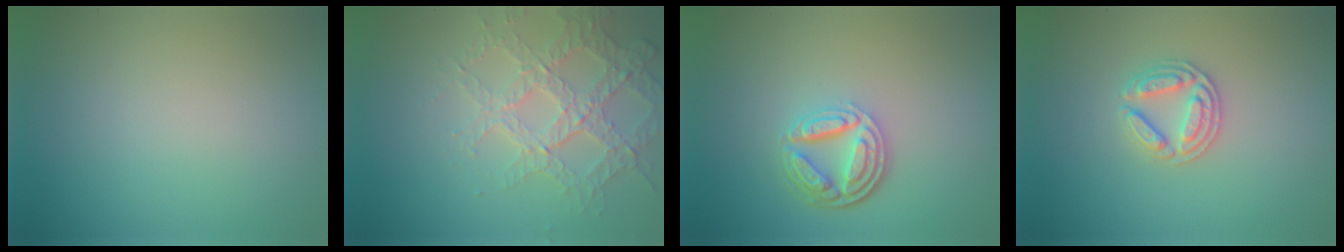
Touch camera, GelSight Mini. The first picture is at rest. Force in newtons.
{"total": 3.8, "press": 3.7, "slide": 0.9}
{"total": 4.7, "press": 3.6, "slide": 3.1}
{"total": 2.8, "press": 2.7, "slide": 0.7}